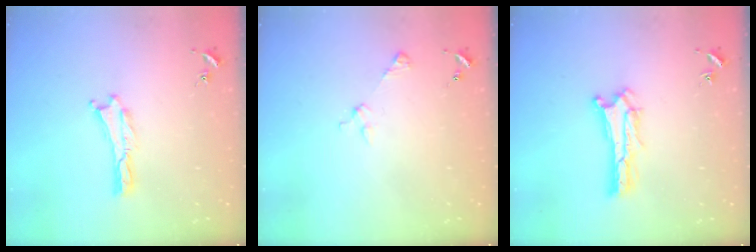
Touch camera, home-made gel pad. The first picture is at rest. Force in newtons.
{"total": 2.9, "press": 2.9, "slide": 0.3}
{"total": 0.9, "press": 0.9, "slide": 0.2}